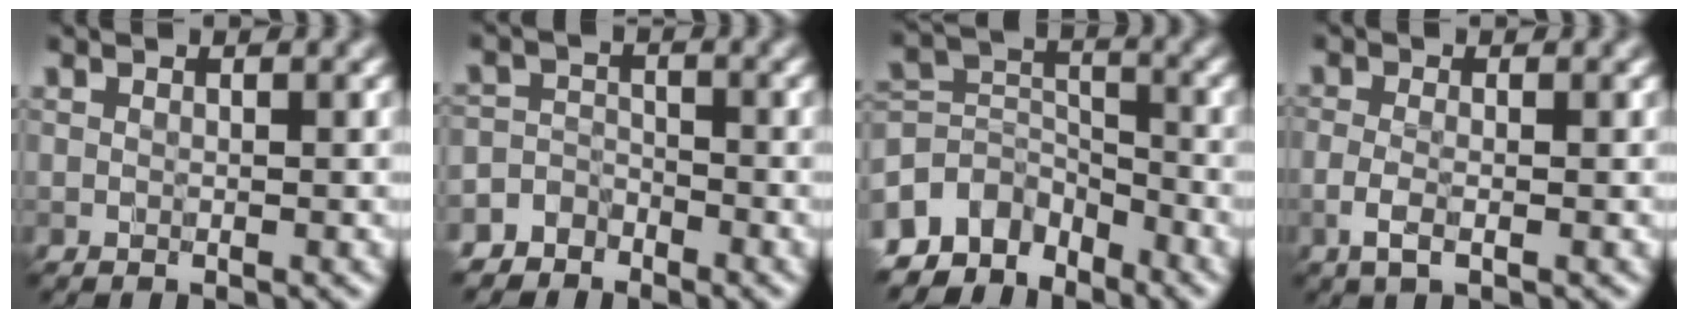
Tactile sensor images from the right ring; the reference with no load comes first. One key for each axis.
{"total": 2.6, "fx": -2.1, "fy": 1.5, "fz": -0.4, "tx": 0.030, "ty": 0.008, "tz": -0.046}
{"total": 5.9, "fx": -4.1, "fy": 3.6, "fz": 2.1, "tx": -0.026, "ty": -0.001, "tz": -0.090}
{"total": 1.6, "fx": -0.5, "fy": 0.5, "fz": 1.4, "tx": -0.032, "ty": -0.004, "tz": -0.014}